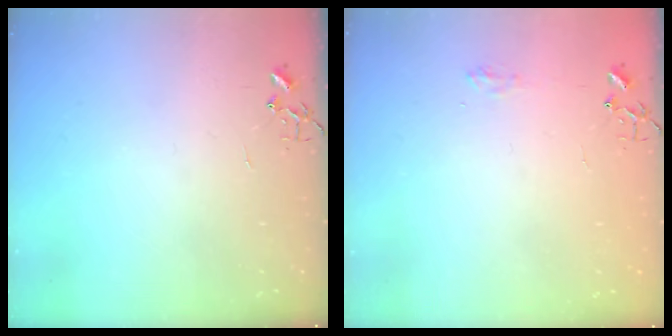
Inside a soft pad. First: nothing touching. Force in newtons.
{"total": 6.9, "press": 6.9, "slide": 0.7}